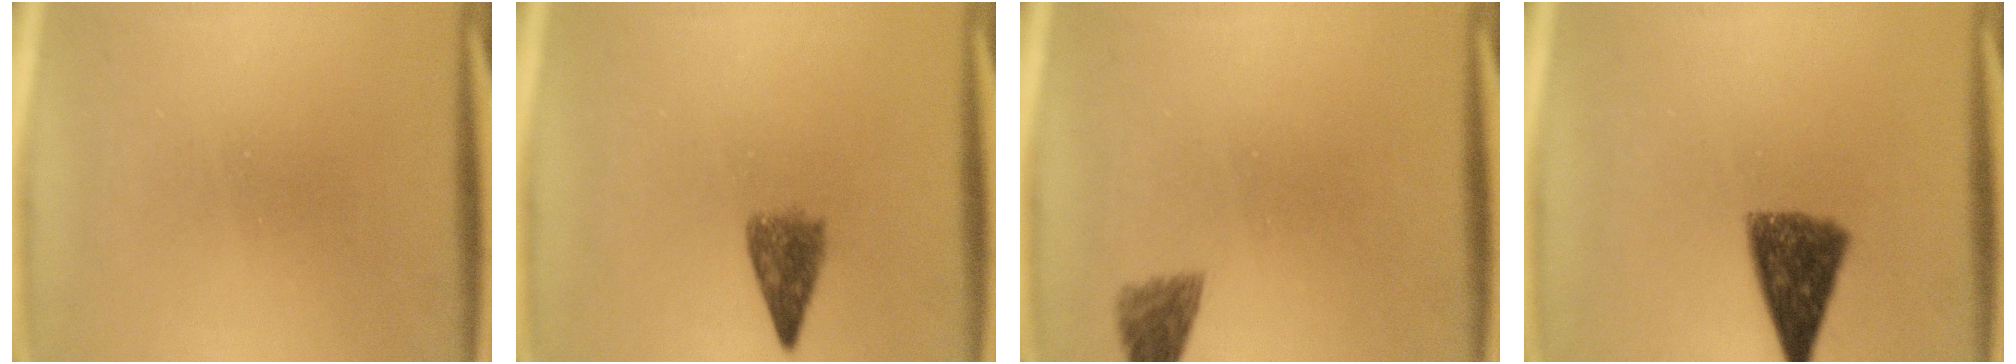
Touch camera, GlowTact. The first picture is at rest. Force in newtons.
{"total": 4.1}
{"total": 2.0}
{"total": 8.2}